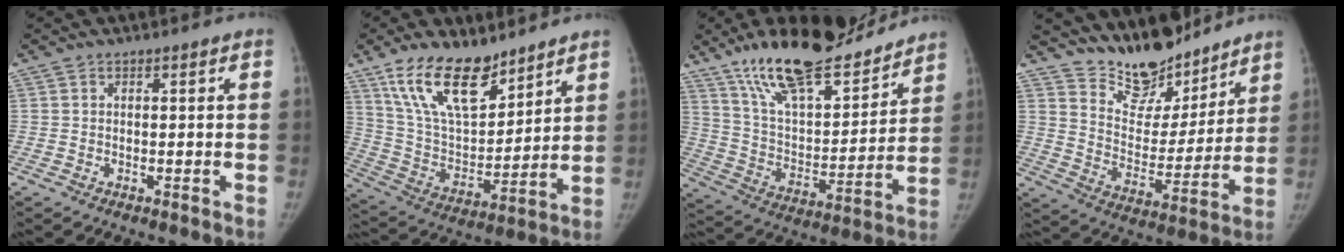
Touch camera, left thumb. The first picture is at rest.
{"total": 17.6, "force": [12.0, 7.9, 10.1], "torque": [-0.137, -0.064, 0.231]}
{"total": 23.0, "force": [18.0, 7.4, 12.3], "torque": [-0.164, -0.084, 0.305]}
{"total": 14.7, "force": [13.0, 5.8, 3.6], "torque": [-0.006, -0.101, 0.227]}